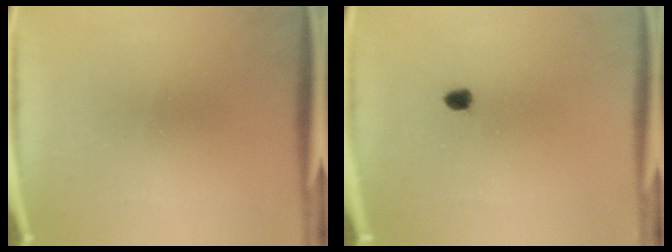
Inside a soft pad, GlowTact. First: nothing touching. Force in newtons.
{"total": 1.5}